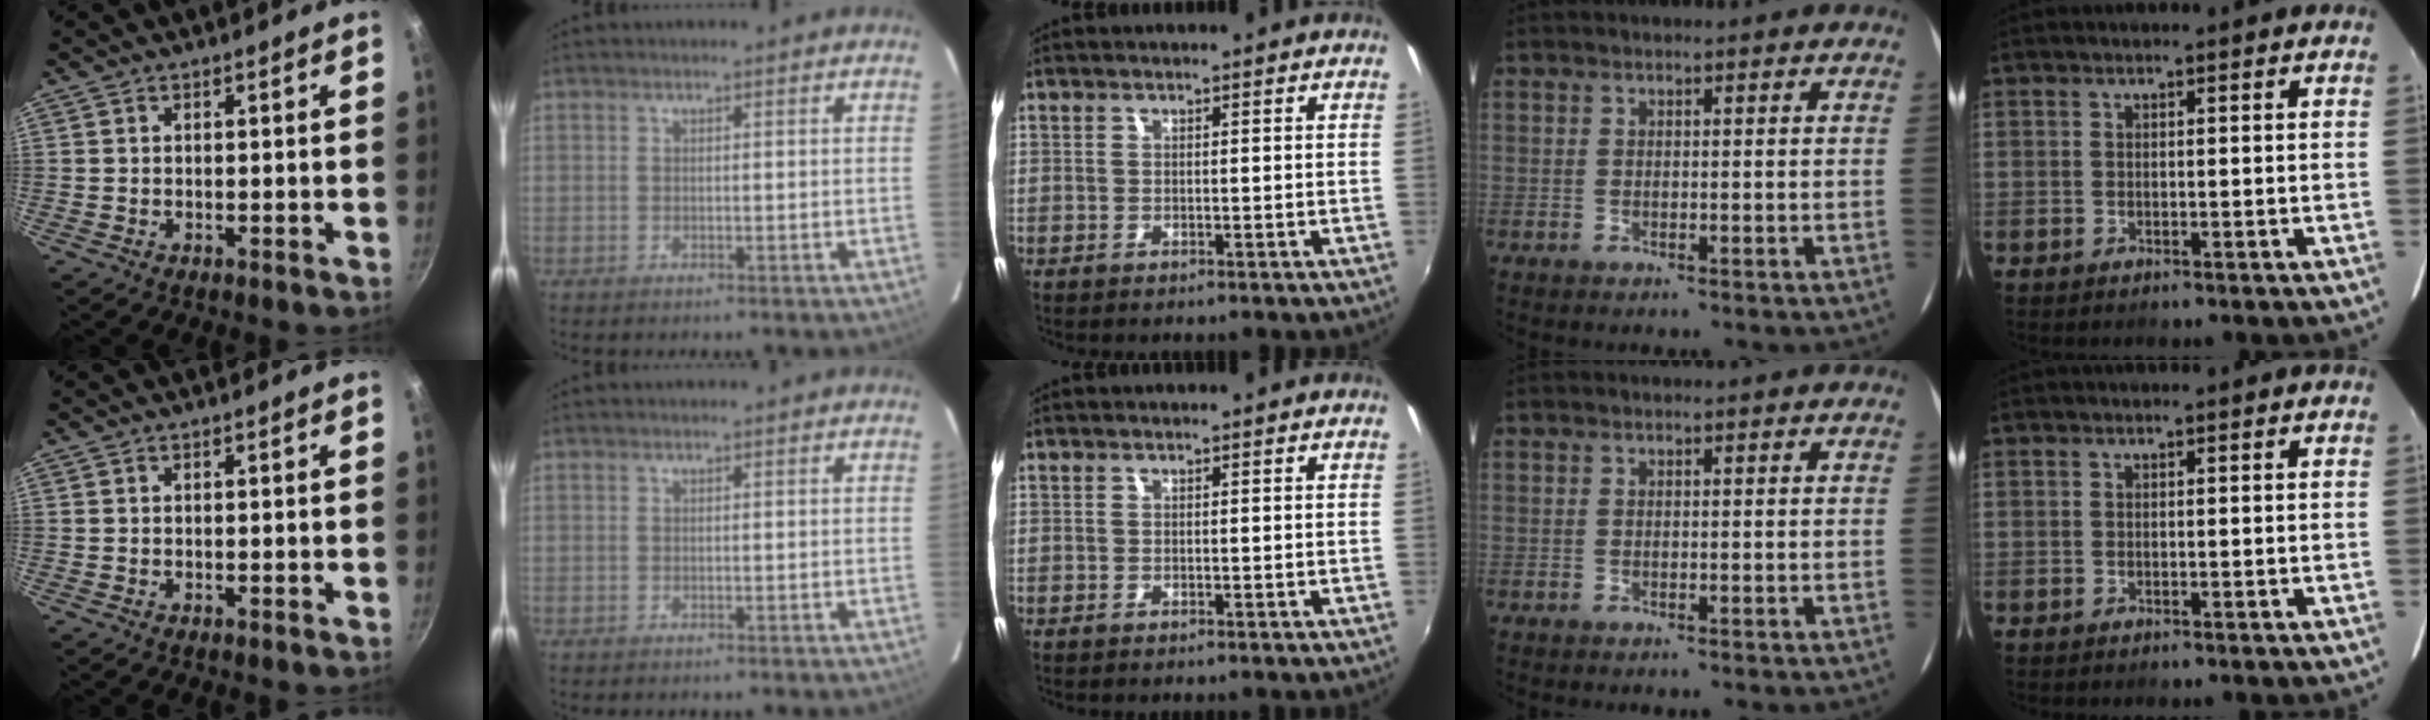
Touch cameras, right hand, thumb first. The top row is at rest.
{}